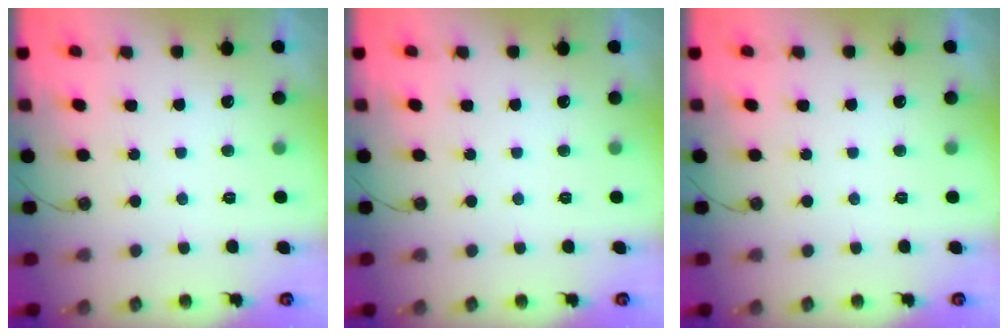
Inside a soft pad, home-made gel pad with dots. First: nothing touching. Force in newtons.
{"total": 0.0}
{"total": 0.0}